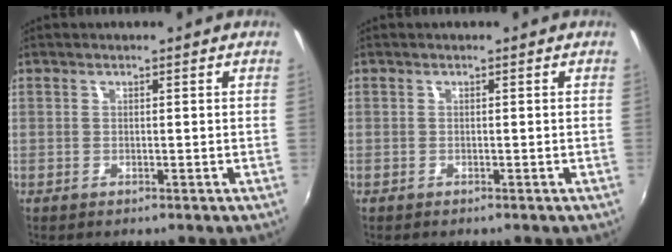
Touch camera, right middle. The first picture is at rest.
{"total": 0.0}